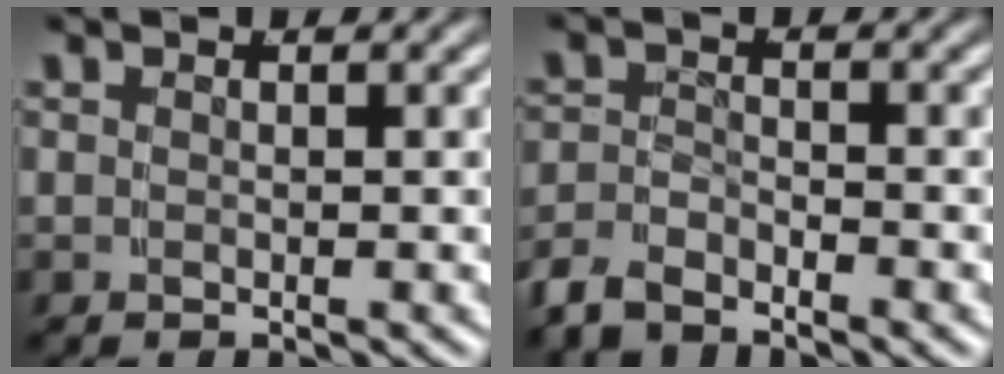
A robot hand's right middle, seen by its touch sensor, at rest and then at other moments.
{"total": 3.0, "force": [-2.7, 1.1, 0.9], "torque": [-0.026, -0.009, -0.047]}